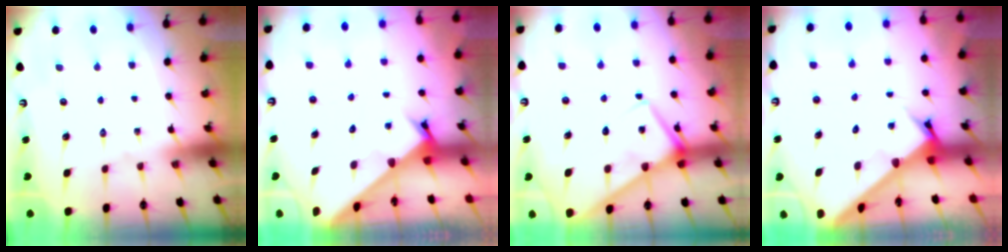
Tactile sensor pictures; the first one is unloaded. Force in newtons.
{"total": 2.2, "press": 2.2, "slide": 0.1}
{"total": 10.7, "press": 10.7, "slide": 1.1}
{"total": 2.8, "press": 2.8, "slide": 0.2}